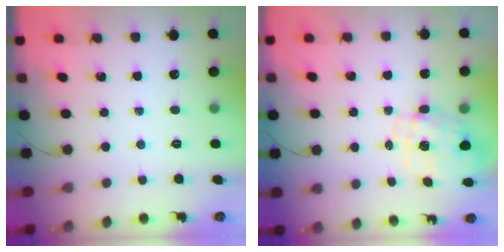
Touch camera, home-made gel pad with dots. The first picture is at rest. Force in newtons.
{"total": 2.1, "press": 1.8, "slide": 1.0}